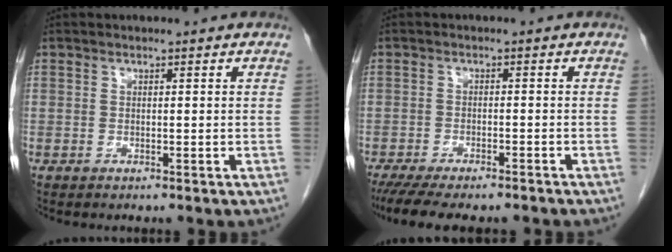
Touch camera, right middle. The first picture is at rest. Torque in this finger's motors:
{"motor_torque": [0.52, -0.37, 0.16, 0.09]}